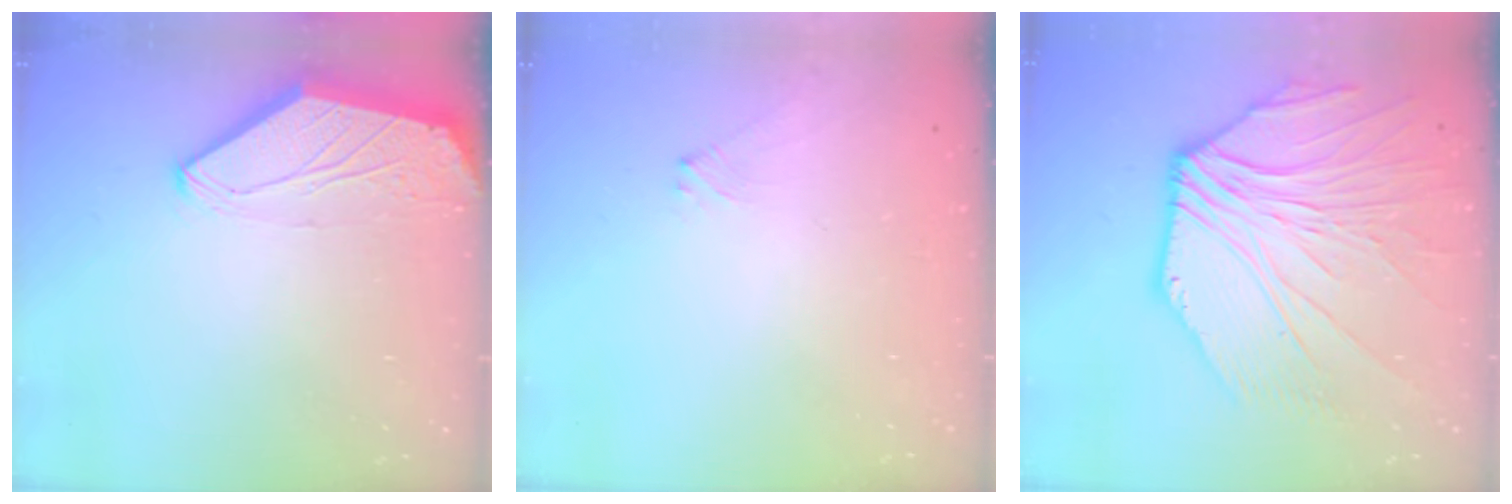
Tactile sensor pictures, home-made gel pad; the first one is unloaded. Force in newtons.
{"total": 0.7, "press": 0.6, "slide": 0.3}
{"total": 10.1, "press": 9.9, "slide": 1.9}